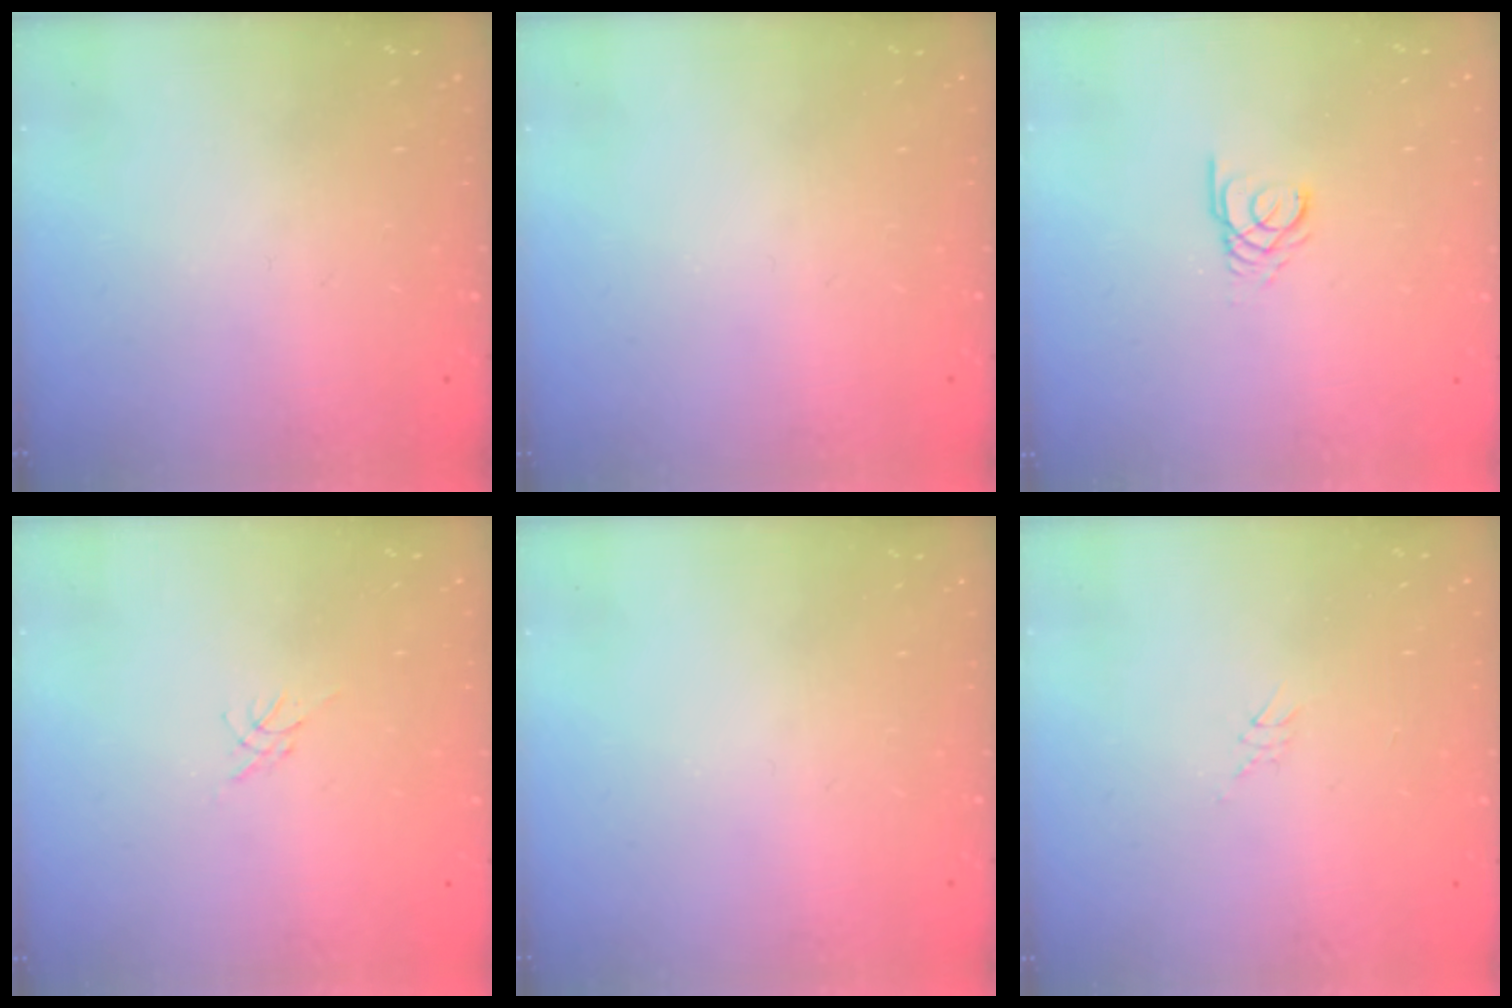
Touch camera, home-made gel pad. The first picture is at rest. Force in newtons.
{"total": 0.0}
{"total": 2.7, "press": 2.7, "slide": 0.3}
{"total": 0.0}
{"total": 0.0}
{"total": 2.6, "press": 2.6, "slide": 0.2}